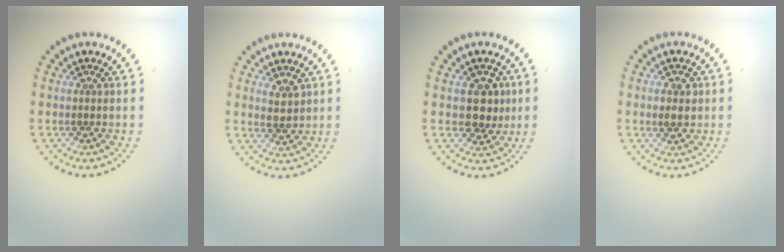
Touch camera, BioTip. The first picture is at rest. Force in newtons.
{"total": 1.8, "press": 1.8, "slide": 0.4}
{"total": 2.9, "press": 2.7, "slide": 1.0}
{"total": 1.9, "press": 1.9, "slide": 0.1}